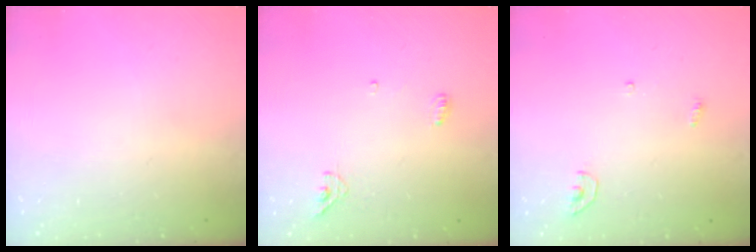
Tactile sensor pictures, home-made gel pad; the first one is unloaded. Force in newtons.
{"total": 5.1, "press": 5.0, "slide": 1.1}
{"total": 3.4, "press": 3.3, "slide": 0.3}